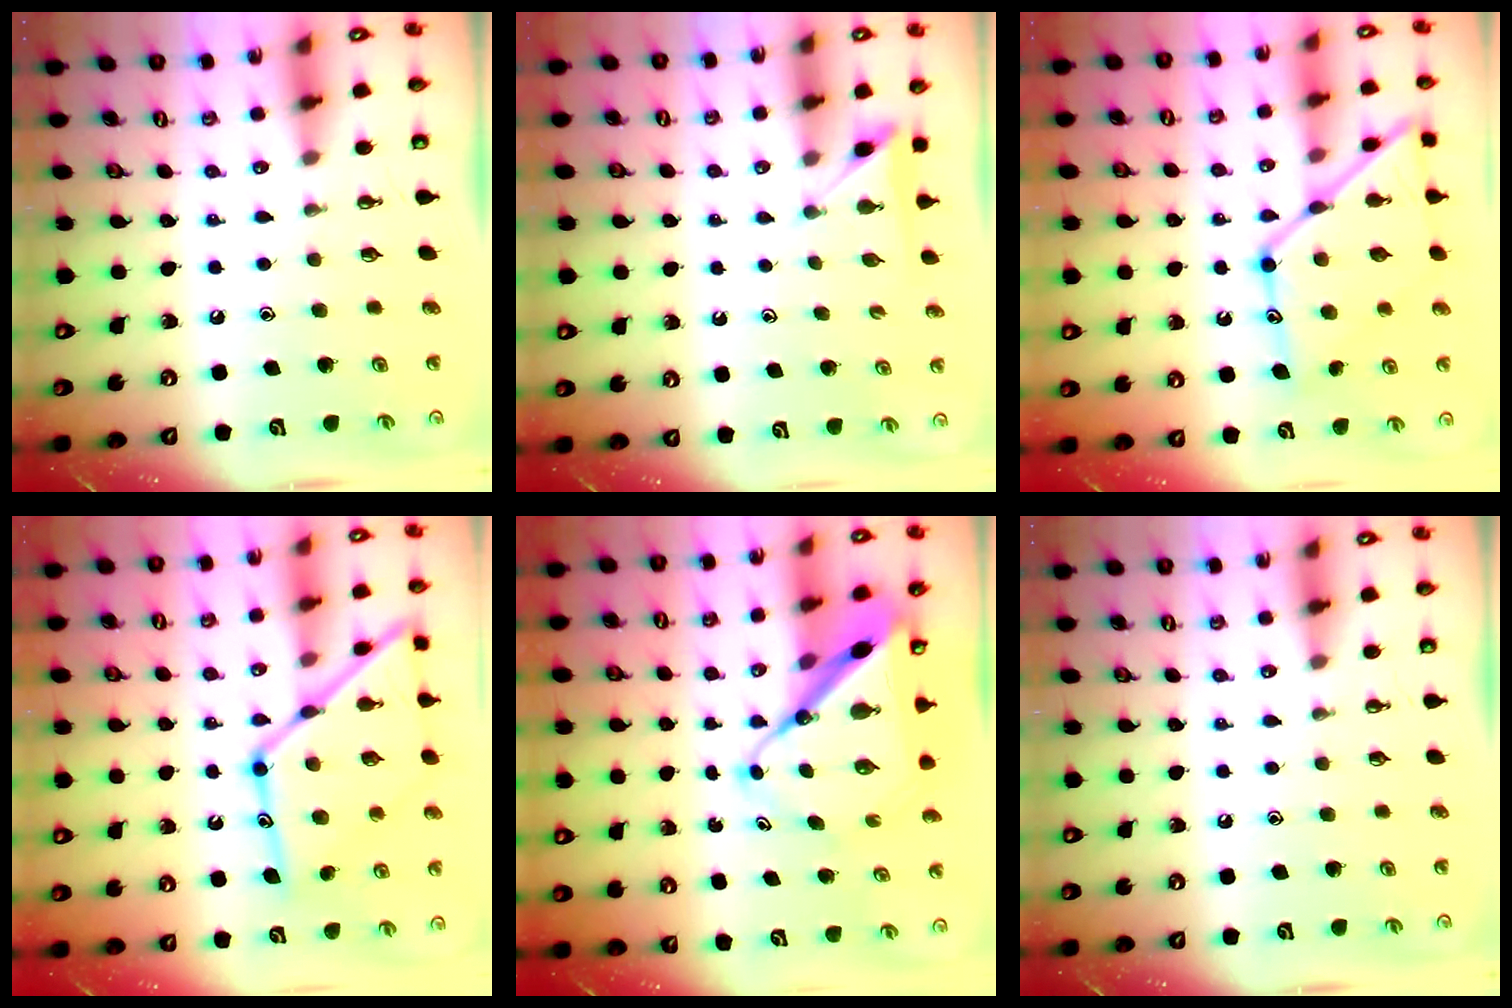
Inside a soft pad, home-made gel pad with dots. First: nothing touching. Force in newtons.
{"total": 3.7, "press": 3.7, "slide": 0.4}
{"total": 17.2, "press": 17.1, "slide": 1.5}
{"total": 18.7, "press": 18.6, "slide": 1.5}
{"total": 11.3, "press": 11.2, "slide": 0.8}
{"total": 0.0}